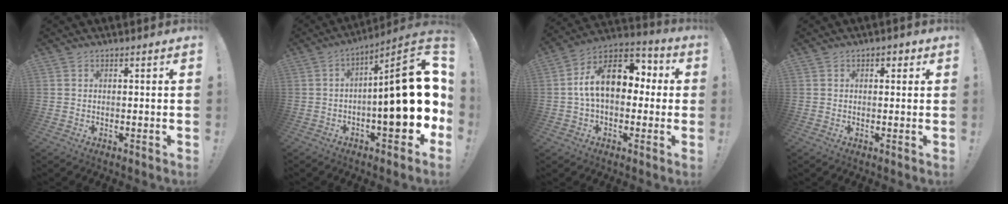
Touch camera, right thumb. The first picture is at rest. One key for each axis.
{"total": 22.1, "fx": -1.0, "fy": 6.5, "fz": 21.1, "tx": -0.284, "ty": 0.006, "tz": -0.013}
{"total": 16.8, "fx": 2.3, "fy": 10.3, "fz": 13.1, "tx": -0.215, "ty": 0.013, "tz": 0.042}
{"total": 1.5, "fx": 0.2, "fy": 1.1, "fz": 0.9, "tx": -0.009, "ty": 0.002, "tz": 0.001}